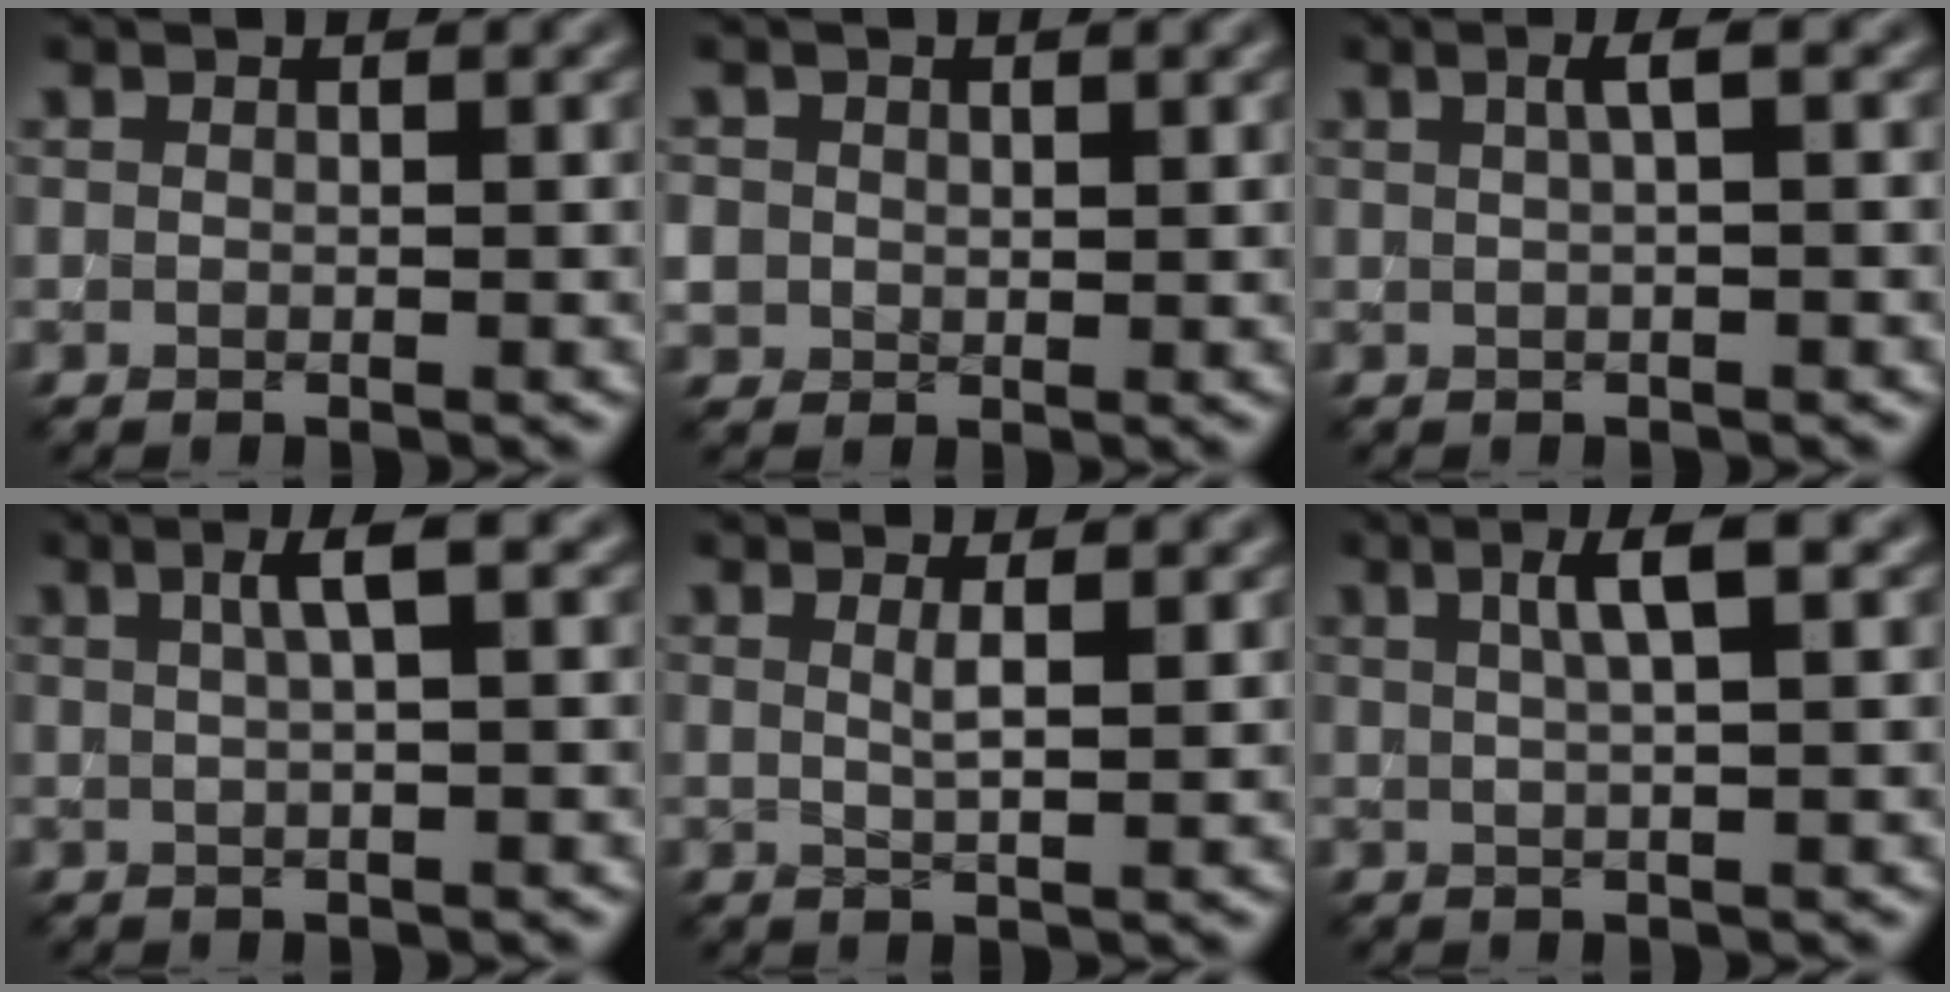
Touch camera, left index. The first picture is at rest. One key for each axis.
{"total": 2.1, "fx": 0.5, "fy": 1.9, "fz": 0.6, "tx": -0.016, "ty": 0.000, "tz": 0.010}
{"total": 1.7, "fx": 0.5, "fy": 0.2, "fz": 1.6, "tx": -0.025, "ty": 0.007, "tz": 0.006}
{"total": 2.5, "fx": 0.8, "fy": 0.4, "fz": 2.4, "tx": -0.034, "ty": 0.009, "tz": 0.012}
{"total": 1.5, "fx": 0.7, "fy": 0.3, "fz": 1.2, "tx": -0.018, "ty": -0.001, "tz": 0.010}
{"total": 3.1, "fx": 1.2, "fy": 0.5, "fz": 2.8, "tx": -0.037, "ty": 0.008, "tz": 0.017}